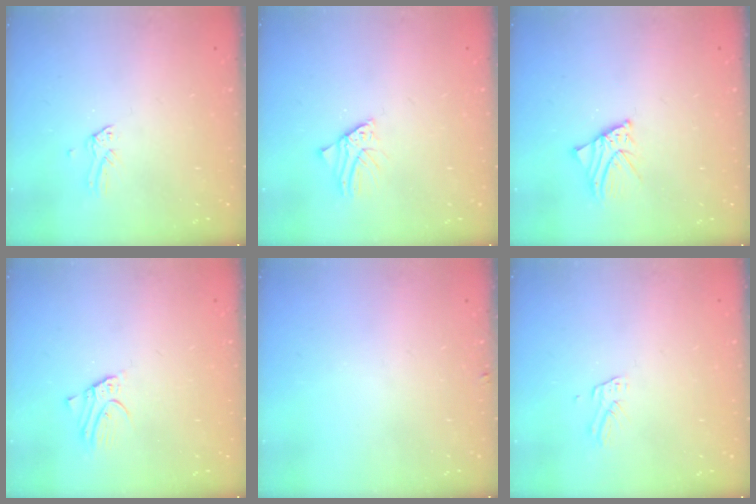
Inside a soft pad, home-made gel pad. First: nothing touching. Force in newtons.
{"total": 2.0, "press": 2.0, "slide": 0.2}
{"total": 2.3, "press": 2.3, "slide": 0.3}
{"total": 2.4, "press": 2.4, "slide": 0.1}
{"total": 2.8, "press": 2.8, "slide": 0.3}
{"total": 2.7, "press": 2.7, "slide": 0.2}